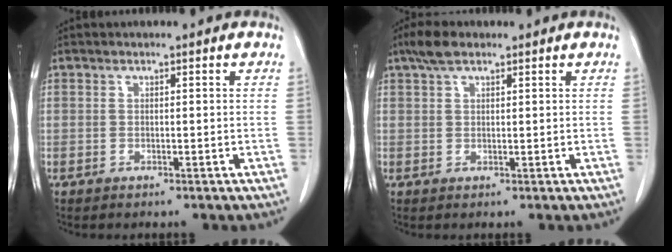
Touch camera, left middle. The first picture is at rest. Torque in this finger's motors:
{"motor_torque": [0.09, -0.09, -0.46, -0.10]}